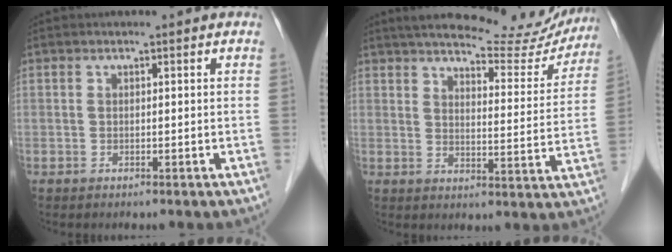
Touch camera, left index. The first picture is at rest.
{"total": 20.2, "force": [18.2, 4.5, 7.4], "torque": [-0.089, -0.021, 0.217]}